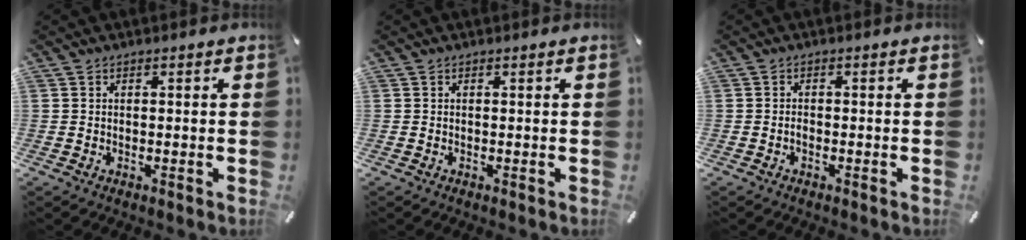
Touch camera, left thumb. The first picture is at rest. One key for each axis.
{"total": 0.0}
{"total": 0.9, "fx": -0.5, "fy": 0.4, "fz": 0.6, "tx": -0.014, "ty": -0.001, "tz": -0.010}